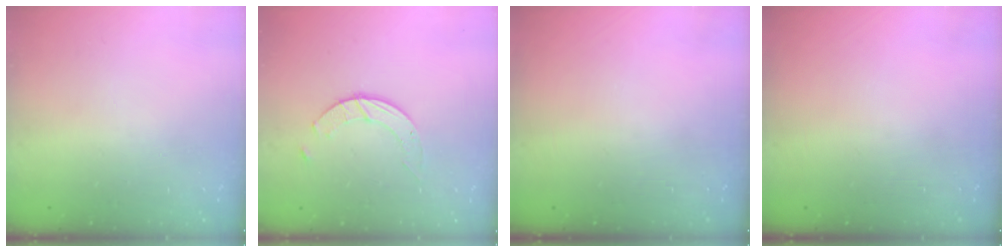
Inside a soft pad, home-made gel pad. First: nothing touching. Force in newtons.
{"total": 4.1, "press": 4.1, "slide": 0.4}
{"total": 0.0}
{"total": 0.0}